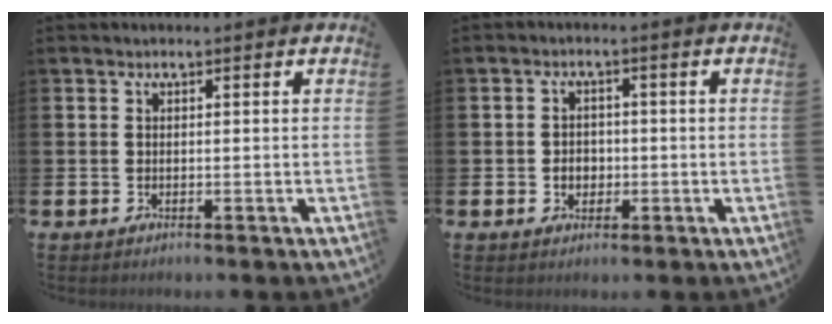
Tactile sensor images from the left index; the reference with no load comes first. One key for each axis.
{"total": 2.5, "fx": -0.6, "fy": 2.0, "fz": 1.3, "tx": -0.010, "ty": -0.002, "tz": -0.018}